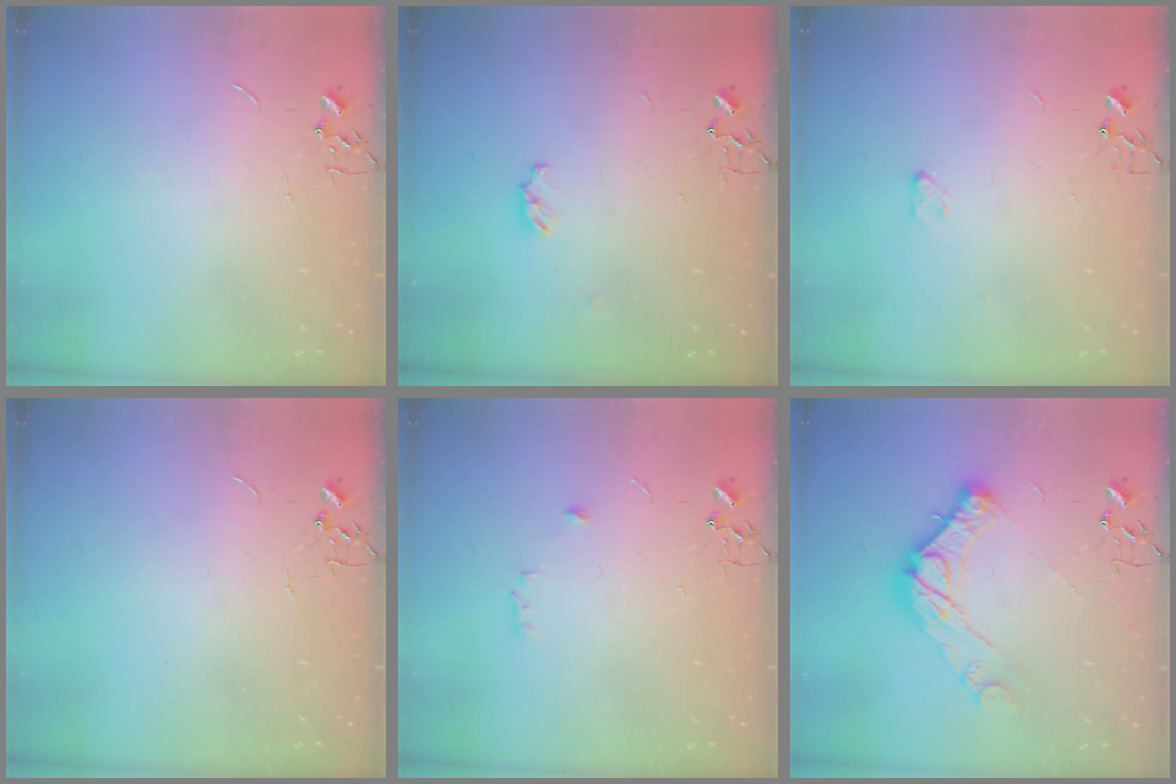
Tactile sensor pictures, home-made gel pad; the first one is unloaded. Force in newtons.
{"total": 3.8, "press": 3.8, "slide": 0.5}
{"total": 2.9, "press": 2.9, "slide": 0.4}
{"total": 0.0}
{"total": 4.9, "press": 4.8, "slide": 0.9}
{"total": 16.1, "press": 16.1, "slide": 1.1}